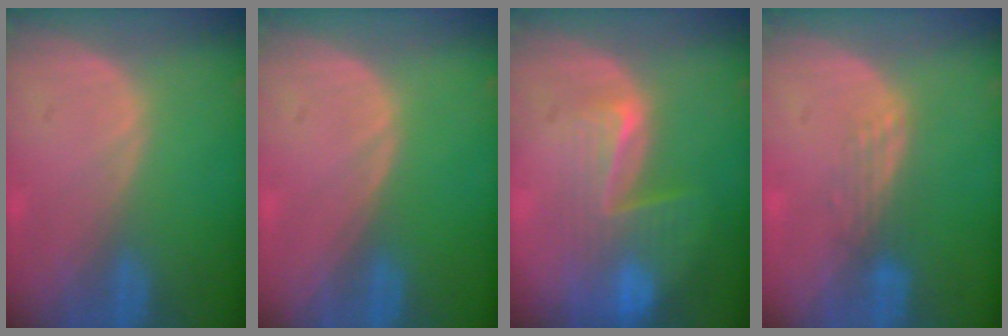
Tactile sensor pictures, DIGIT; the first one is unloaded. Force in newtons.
{"total": 0.0}
{"total": 8.1, "press": 7.0, "slide": 4.1}
{"total": 3.0, "press": 2.5, "slide": 1.7}